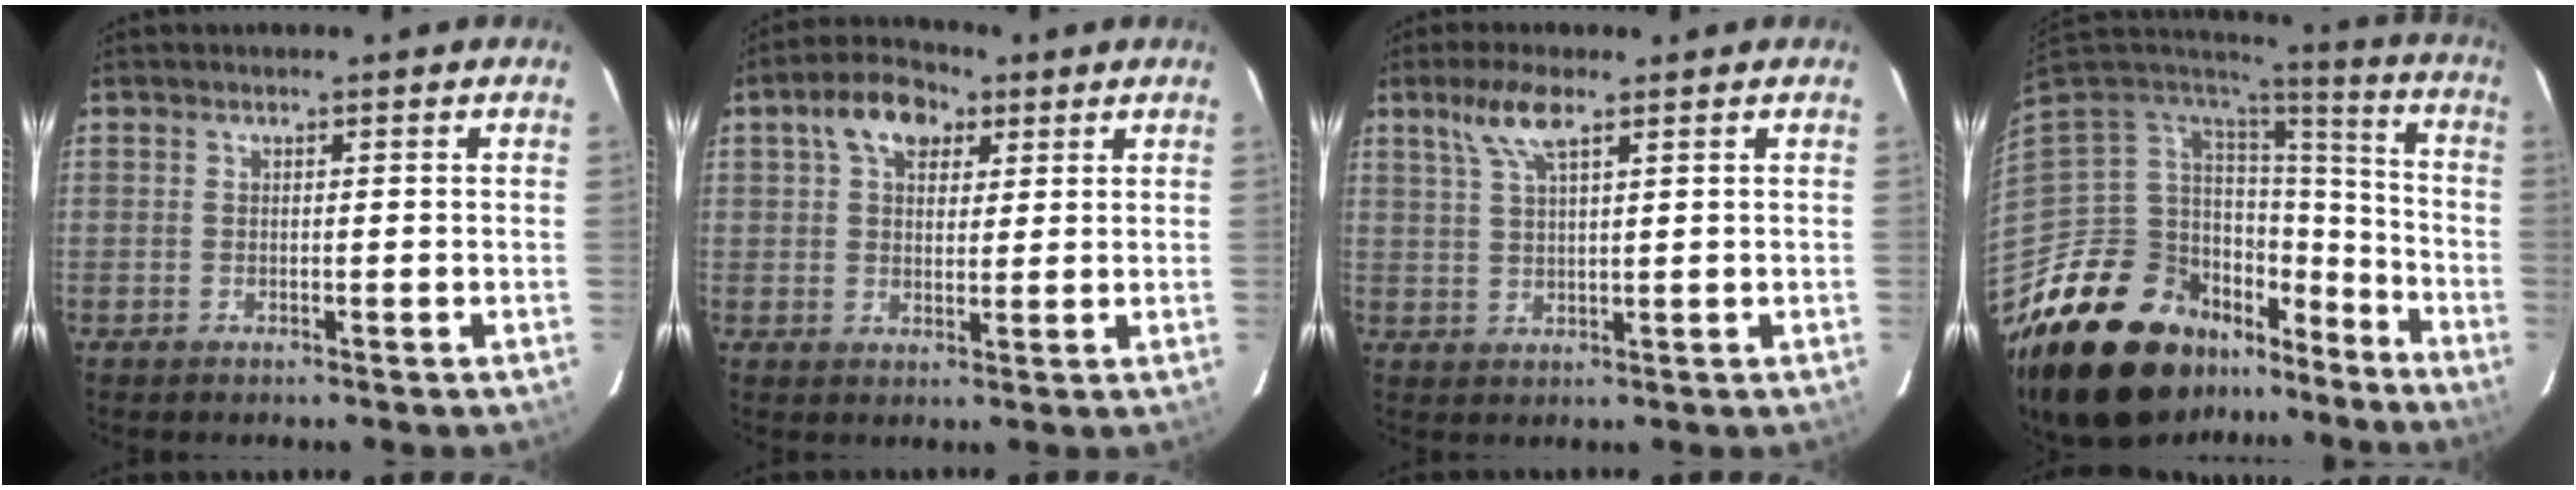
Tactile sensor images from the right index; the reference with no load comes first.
{"total": 7.9, "force": [3.6, 5.0, 4.9], "torque": [-0.084, 0.025, 0.060]}
{"total": 5.5, "force": [3.4, 1.2, 4.1], "torque": [-0.084, 0.009, 0.069]}
{"total": 21.7, "force": [-15.5, 11.6, 9.9], "torque": [-0.195, 0.008, -0.244]}